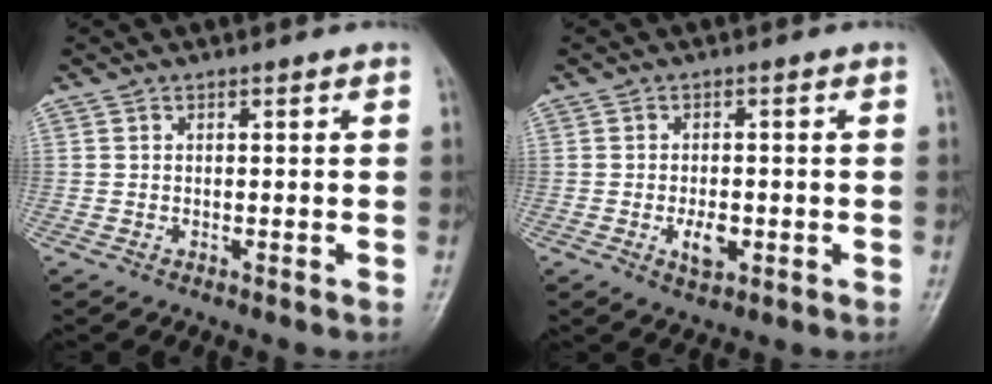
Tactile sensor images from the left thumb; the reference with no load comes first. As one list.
[{"total": 4.2, "force": [-1.2, 2.3, 3.3], "torque": [-0.050, 0.001, -0.015]}]